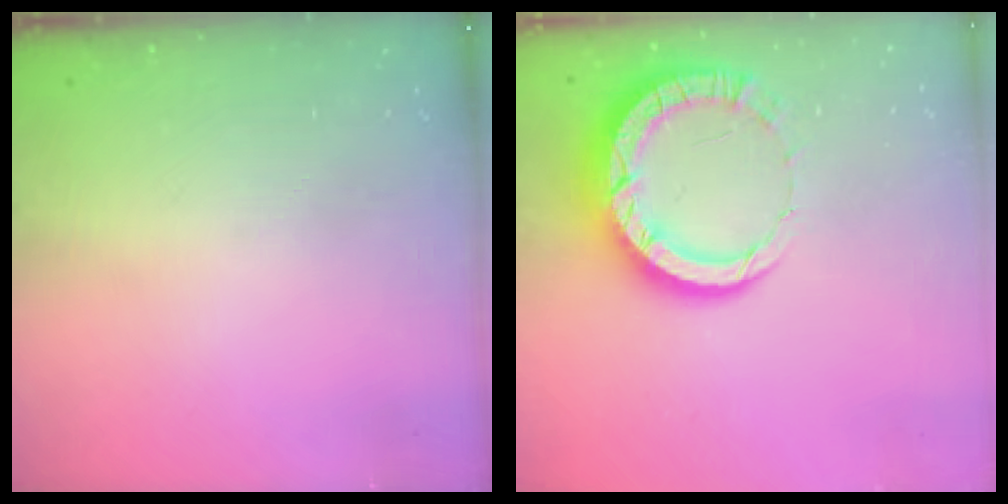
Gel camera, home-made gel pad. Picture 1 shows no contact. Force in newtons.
{"total": 10.4, "press": 10.4, "slide": 1.0}